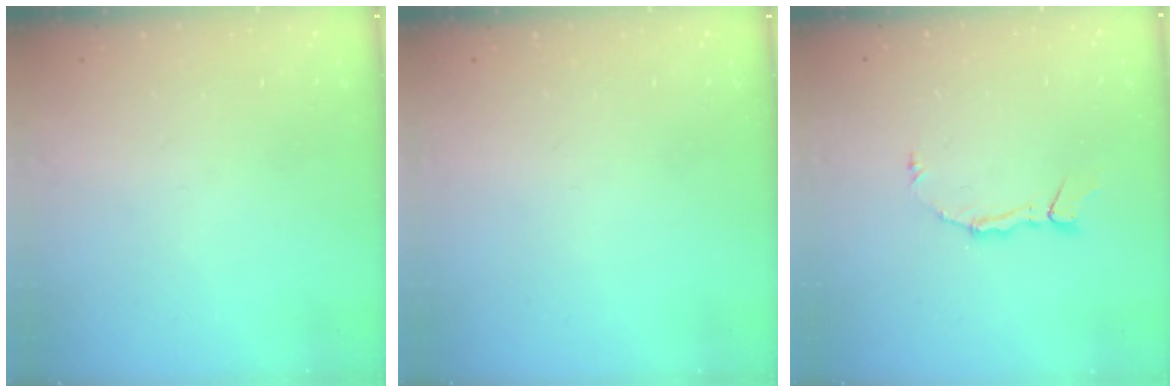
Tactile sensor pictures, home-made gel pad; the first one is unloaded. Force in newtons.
{"total": 0.0}
{"total": 3.7, "press": 3.7, "slide": 0.2}